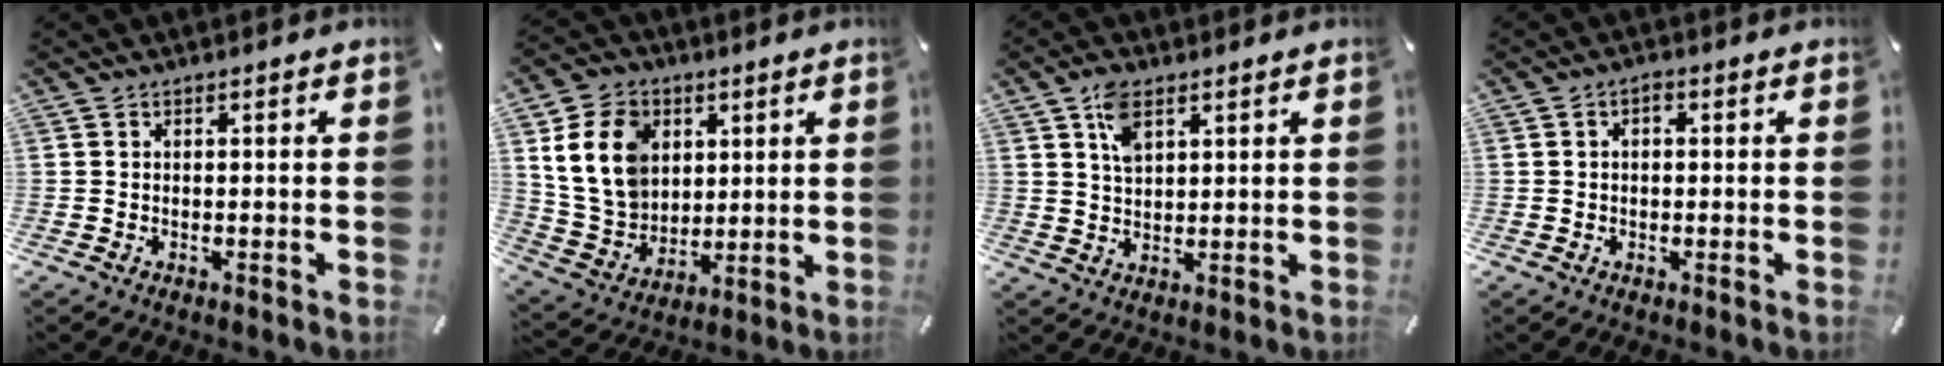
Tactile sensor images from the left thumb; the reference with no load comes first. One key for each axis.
{"total": 14.8, "fx": 4.5, "fy": 11.9, "fz": 7.6, "tx": -0.171, "ty": -0.005, "tz": 0.085}
{"total": 5.9, "fx": 3.1, "fy": 3.2, "fz": 3.8, "tx": -0.069, "ty": -0.001, "tz": 0.053}
{"total": 1.6, "fx": 0.1, "fy": 1.2, "fz": 1.1, "tx": -0.022, "ty": 0.007, "tz": 0.000}